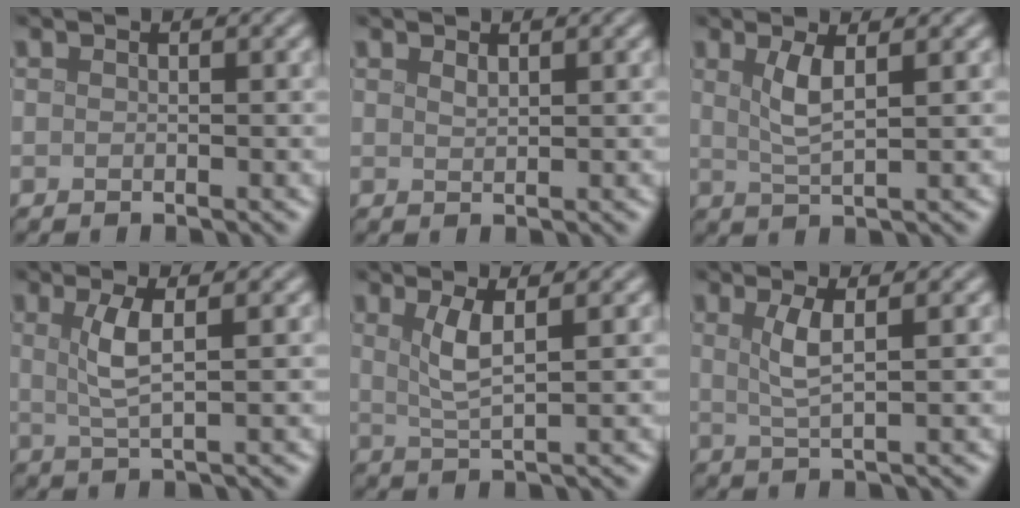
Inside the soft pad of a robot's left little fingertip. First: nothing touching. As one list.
[{"total": 0.8, "force": [0.7, 0.2, 0.3], "torque": [-0.007, -0.002, 0.014]}, {"total": 2.9, "force": [1.1, 0.7, 2.6], "torque": [-0.051, -0.004, 0.023]}, {"total": 3.2, "force": [0.8, 0.7, 3.0], "torque": [-0.061, -0.002, 0.017]}, {"total": 3.0, "force": [1.1, 0.7, 2.8], "torque": [-0.055, -0.003, 0.025]}, {"total": 2.9, "force": [0.9, 0.7, 2.6], "torque": [-0.050, -0.002, 0.018]}]